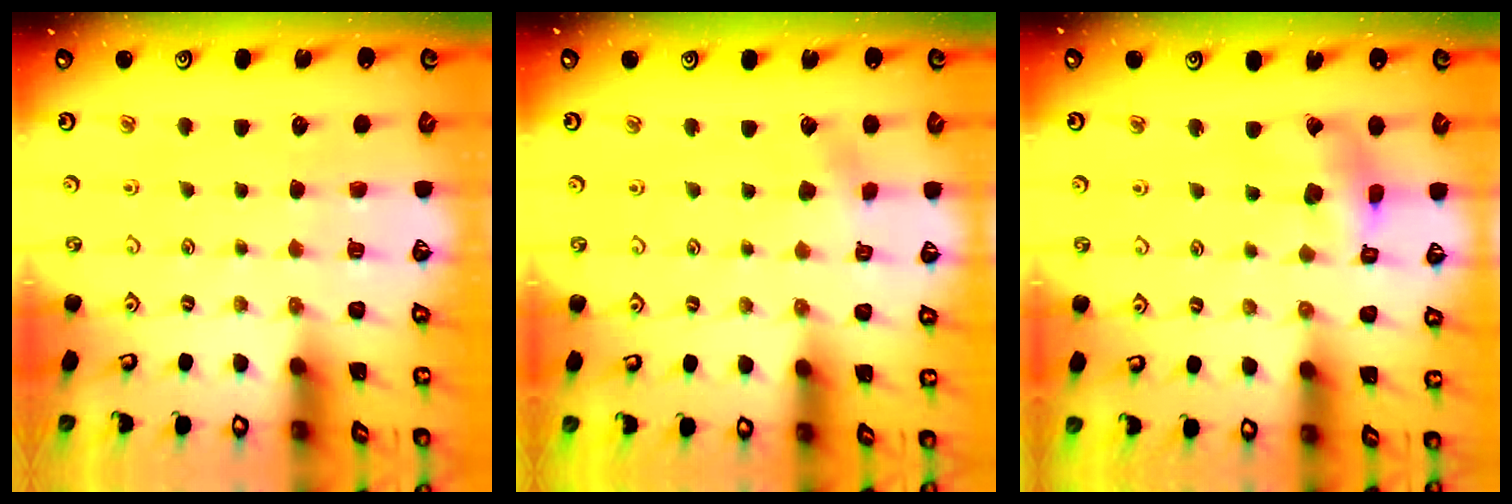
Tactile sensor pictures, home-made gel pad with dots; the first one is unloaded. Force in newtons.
{"total": 2.9, "press": 2.8, "slide": 0.8}
{"total": 10.9, "press": 10.8, "slide": 1.4}